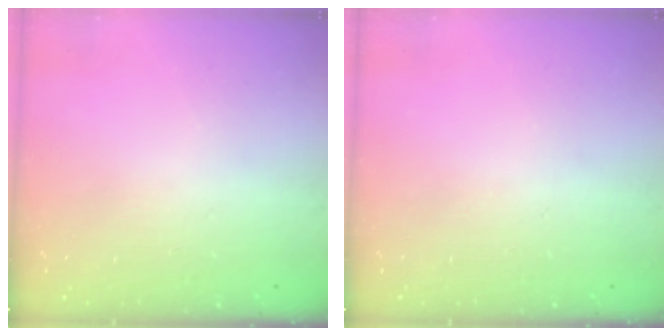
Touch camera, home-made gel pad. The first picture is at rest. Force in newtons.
{"total": 0.0}